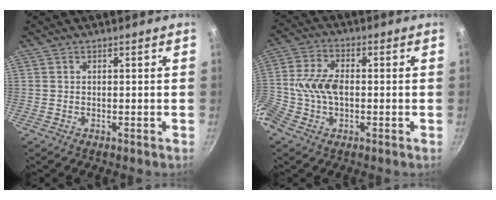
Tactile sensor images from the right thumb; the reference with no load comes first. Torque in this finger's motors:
{"motor_torque": [1.60, 1.33, 1.62, -0.97, 0.52]}